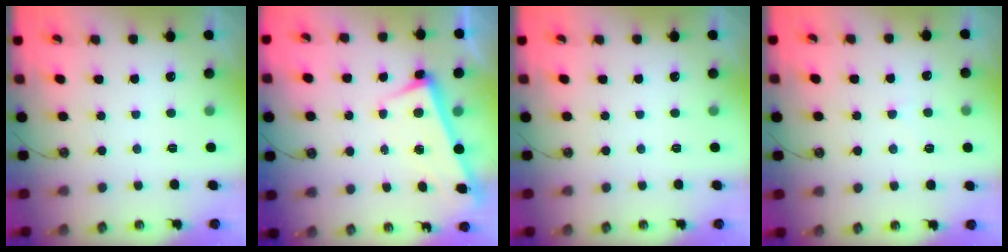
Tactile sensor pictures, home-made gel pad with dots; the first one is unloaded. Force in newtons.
{"total": 2.6, "press": 2.5, "slide": 0.7}
{"total": 0.0}
{"total": 5.2, "press": 5.2, "slide": 0.5}